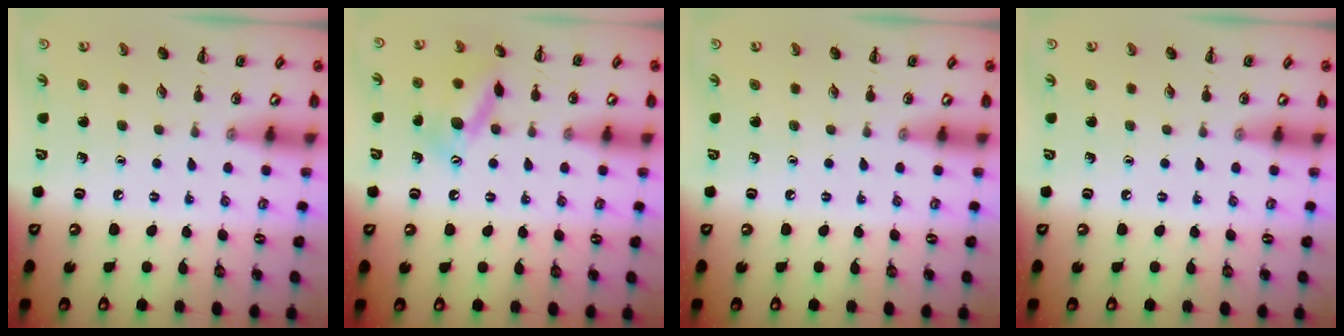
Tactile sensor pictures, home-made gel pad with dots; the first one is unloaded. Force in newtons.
{"total": 14.1, "press": 14.0, "slide": 1.0}
{"total": 0.0}
{"total": 0.0}